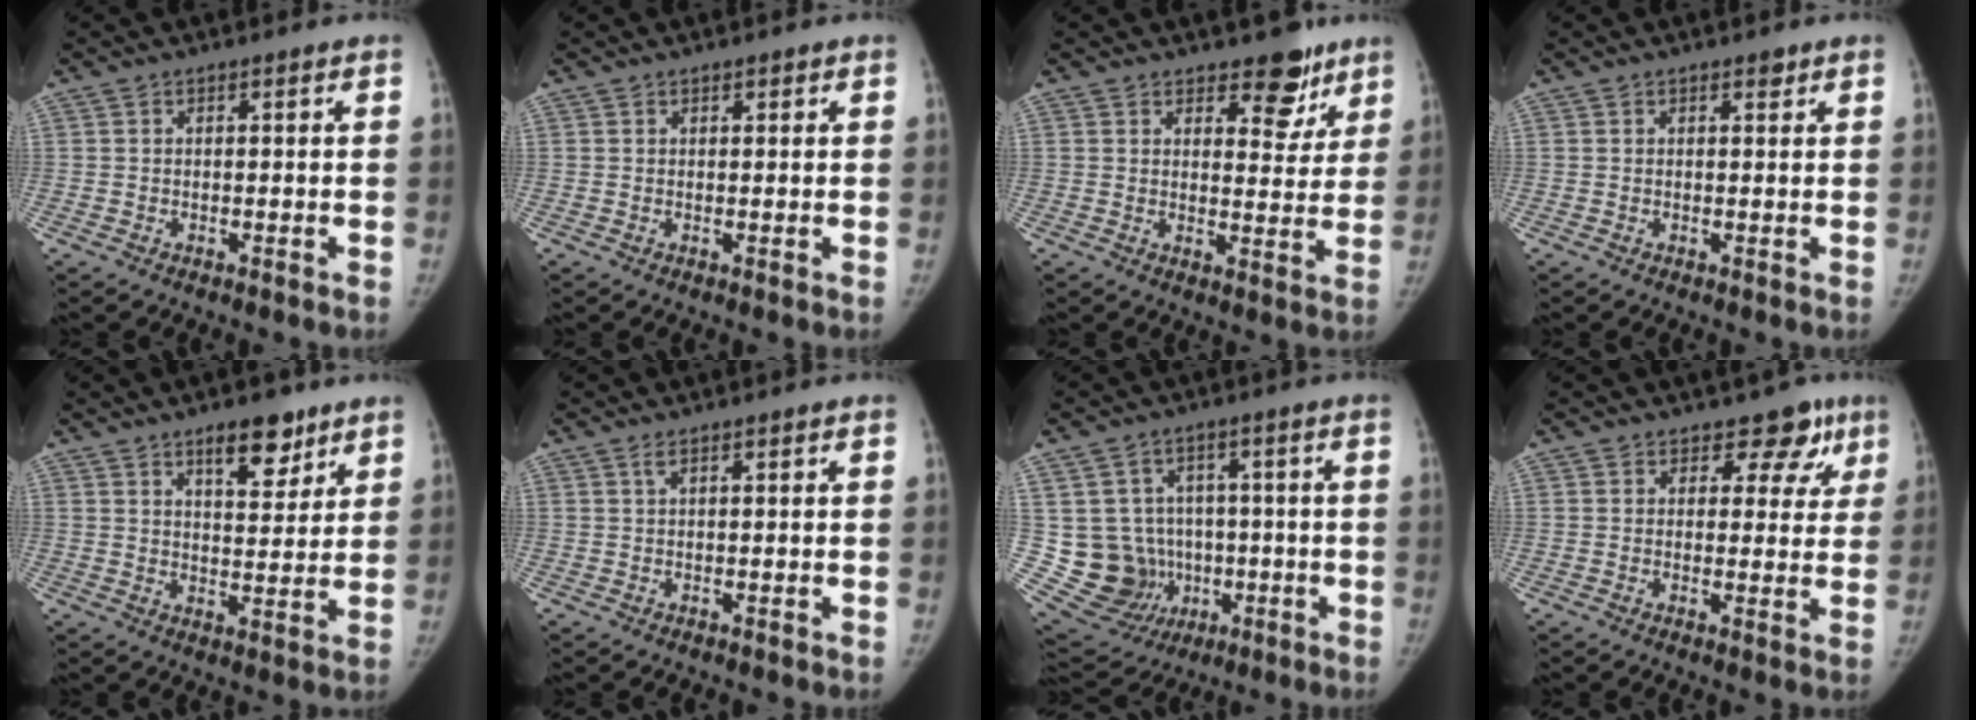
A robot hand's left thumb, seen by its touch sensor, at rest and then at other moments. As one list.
[{"total": 0.8, "force": [0.5, 0.5, 0.4], "torque": [0.003, -0.002, 0.004]}, {"total": 7.7, "force": [5.4, 4.0, 3.9], "torque": [-0.007, -0.032, 0.072]}, {"total": 1.0, "force": [0.7, 0.5, 0.5], "torque": [0.000, -0.004, 0.006]}, {"total": 8.5, "force": [5.6, 3.6, 5.3], "torque": [-0.048, -0.034, 0.084]}, {"total": 1.0, "force": [0.6, 0.2, 0.7], "torque": [-0.015, 0.007, 0.011]}, {"total": 12.8, "force": [-0.4, 12.1, 4.1], "torque": [-0.050, 0.019, 0.022]}, {"total": 6.3, "force": [4.1, 4.3, 2.0], "torque": [0.020, -0.018, 0.038]}]